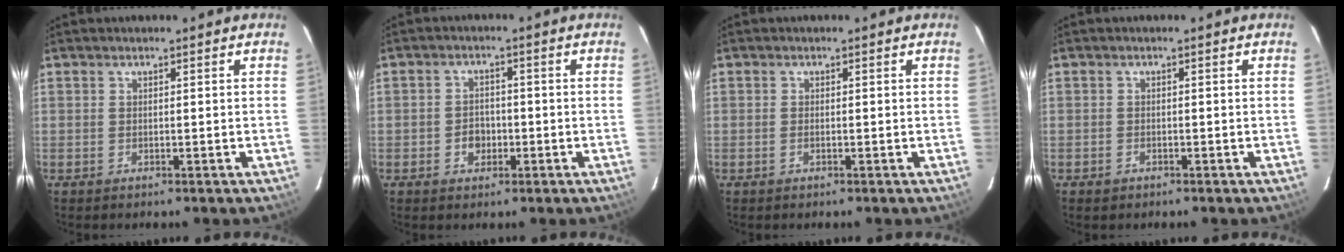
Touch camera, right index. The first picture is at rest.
{"total": 3.6, "force": [-1.2, 3.0, 1.5], "torque": [-0.032, 0.008, -0.014]}
{"total": 0.6, "force": [-0.2, 0.3, 0.5], "torque": [-0.011, 0.000, -0.006]}
{"total": 1.3, "force": [-0.8, 1.0, 0.3], "torque": [-0.007, 0.002, -0.010]}